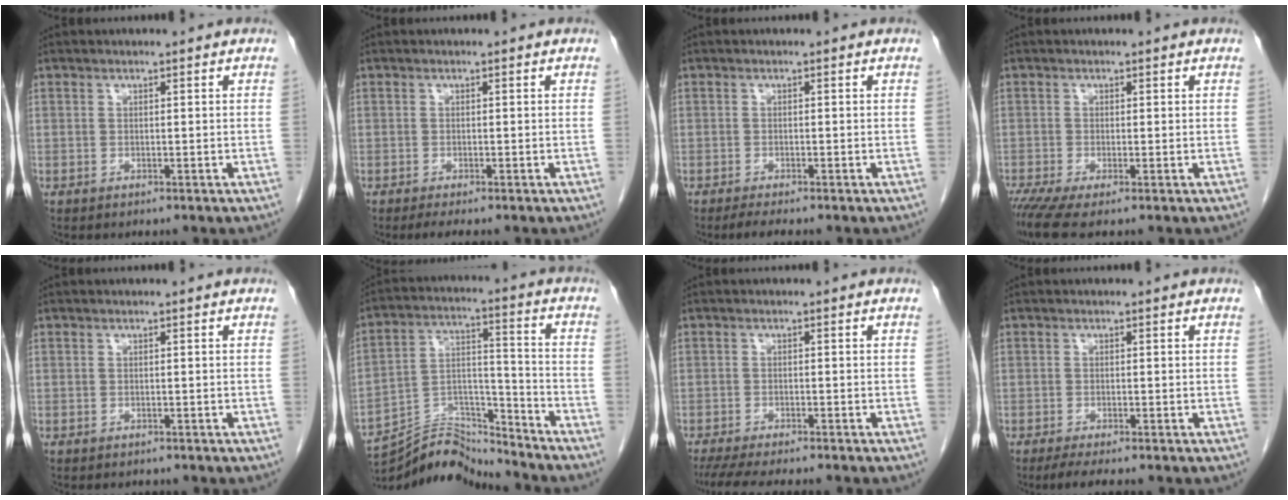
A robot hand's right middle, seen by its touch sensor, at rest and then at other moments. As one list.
[{"total": 1.7, "force": [-1.4, 0.0, 1.1], "torque": [-0.019, -0.007, -0.021]}, {"total": 2.2, "force": [-1.8, 0.0, 1.3], "torque": [-0.027, -0.008, -0.030]}, {"total": 3.8, "force": [-2.4, 0.4, 2.9], "torque": [-0.056, -0.013, -0.047]}, {"total": 1.0, "force": [-0.9, 0.4, 0.1], "torque": [-0.007, -0.001, -0.013]}, {"total": 13.1, "force": [-13.0, 0.4, 1.5], "torque": [-0.031, 0.031, -0.236]}, {"total": 9.3, "force": [-8.0, 0.9, 4.8], "torque": [-0.064, -0.014, -0.120]}, {"total": 3.0, "force": [-2.3, 0.0, 1.8], "torque": [-0.034, -0.008, -0.041]}]